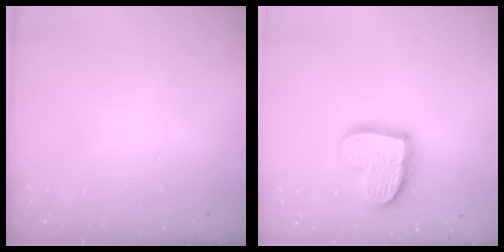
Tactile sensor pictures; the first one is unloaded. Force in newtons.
{"total": 16.2, "press": 16.1, "slide": 1.3}